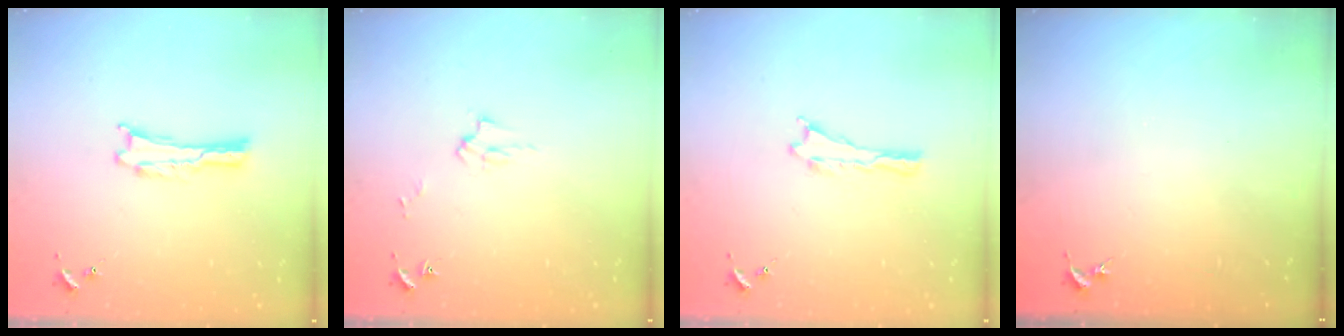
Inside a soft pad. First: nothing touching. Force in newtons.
{"total": 2.6, "press": 2.6, "slide": 0.3}
{"total": 0.0}
{"total": 0.0}